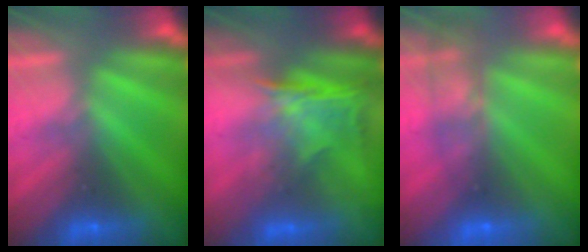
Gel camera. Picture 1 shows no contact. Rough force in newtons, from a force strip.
{"total": 1.3}
{"total": 9.7}